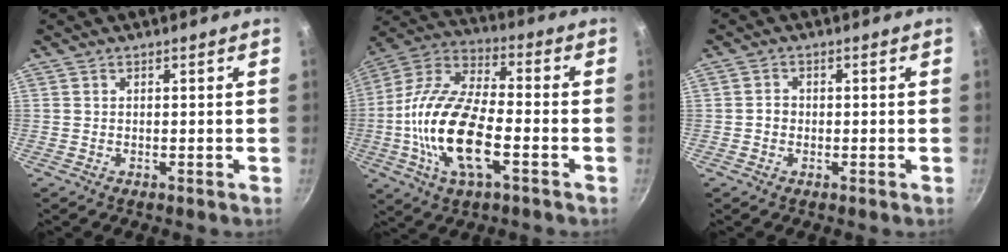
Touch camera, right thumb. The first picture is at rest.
{"total": 19.6, "force": [-4.7, 8.6, 17.0], "torque": [-0.323, 0.029, -0.106]}
{"total": 1.8, "force": [-0.4, 1.5, 0.8], "torque": [-0.008, 0.009, -0.008]}